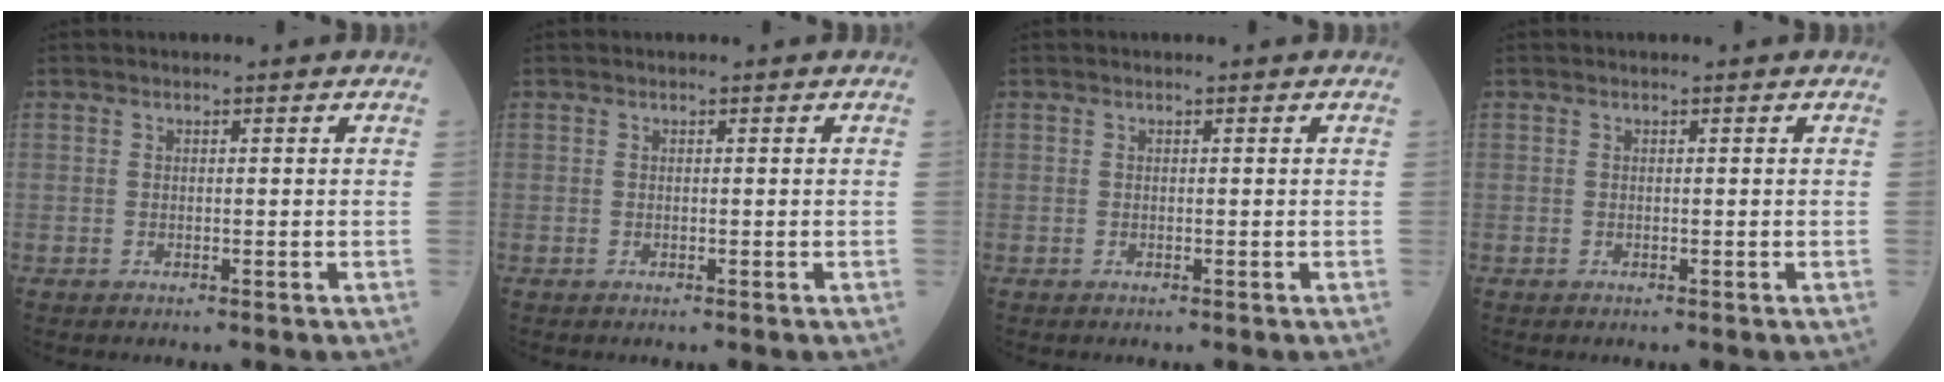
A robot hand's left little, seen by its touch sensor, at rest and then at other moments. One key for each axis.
{"total": 0.0}
{"total": 0.0}
{"total": 0.0}